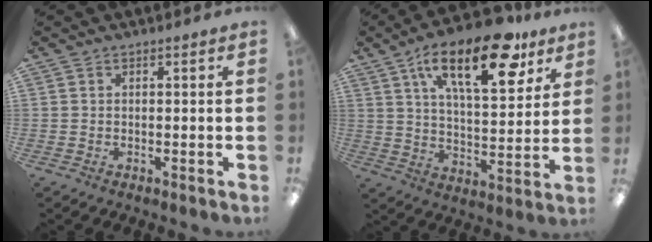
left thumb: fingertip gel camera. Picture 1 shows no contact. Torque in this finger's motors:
{"motor_torque": [0.37, 0.46, 1.33, -1.44, 0.43]}